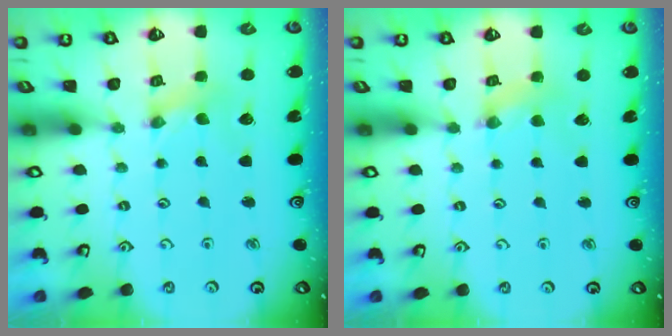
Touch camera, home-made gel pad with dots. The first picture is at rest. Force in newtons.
{"total": 2.6, "press": 2.5, "slide": 0.4}